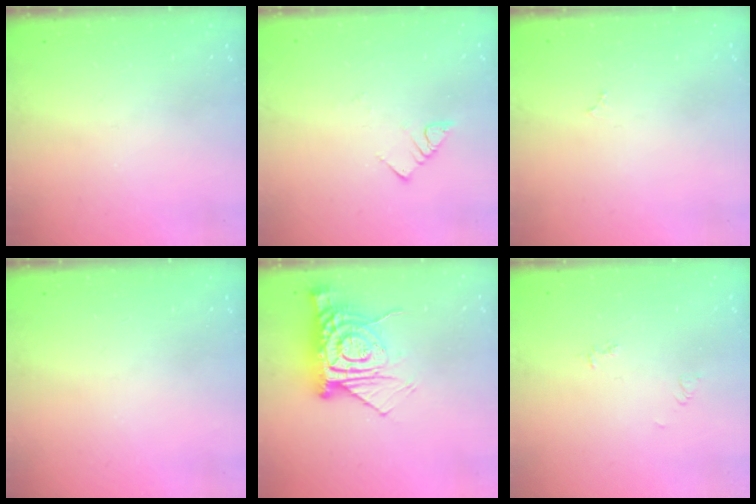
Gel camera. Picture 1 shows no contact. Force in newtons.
{"total": 3.9, "press": 3.8, "slide": 0.4}
{"total": 2.9, "press": 2.9, "slide": 0.4}
{"total": 0.0}
{"total": 12.8, "press": 12.8, "slide": 1.2}
{"total": 3.9, "press": 3.8, "slide": 0.5}